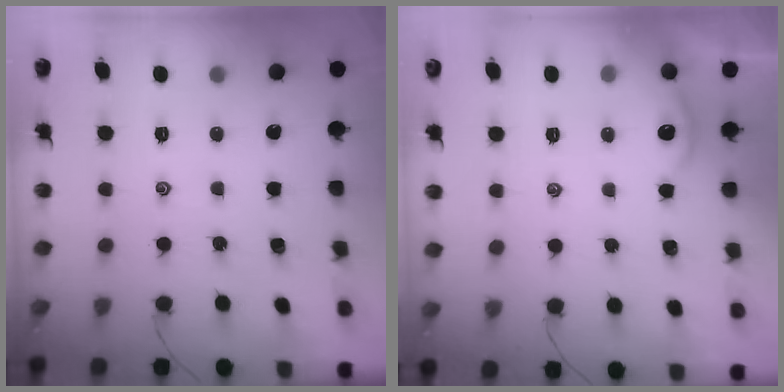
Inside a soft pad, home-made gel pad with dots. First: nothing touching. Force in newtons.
{"total": 2.5, "press": 2.5, "slide": 0.3}